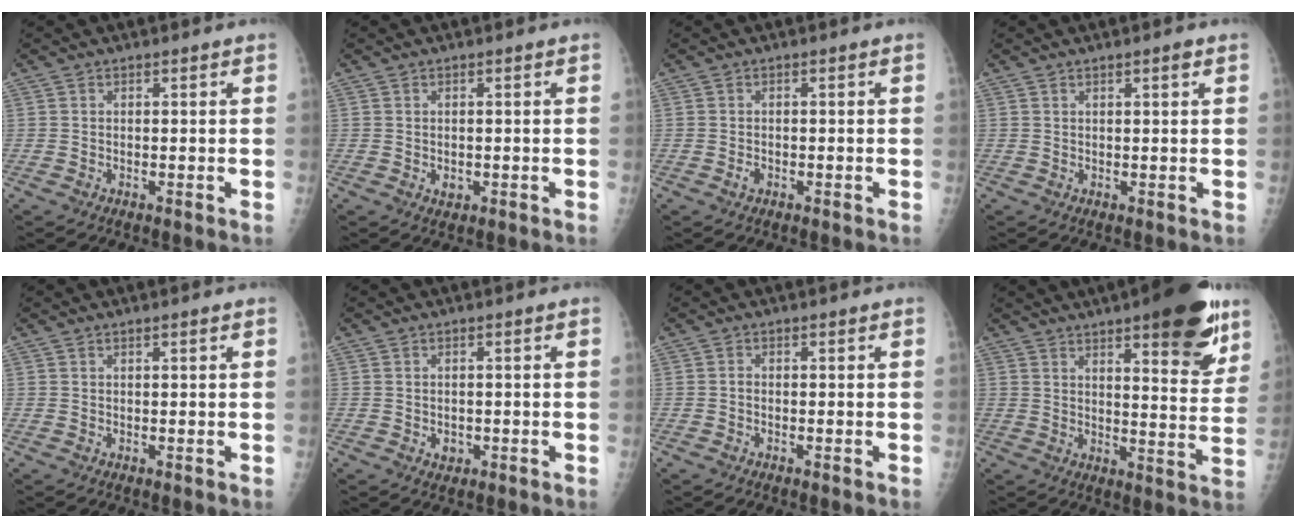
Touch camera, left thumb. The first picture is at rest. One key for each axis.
{"total": 1.3, "fx": -0.2, "fy": 1.0, "fz": 0.8, "tx": -0.008, "ty": 0.000, "tz": 0.001}
{"total": 0.9, "fx": -0.4, "fy": 0.7, "fz": 0.5, "tx": -0.008, "ty": 0.003, "tz": -0.007}
{"total": 1.4, "fx": 0.9, "fy": 0.2, "fz": 1.1, "tx": -0.016, "ty": -0.003, "tz": 0.013}
{"total": 0.7, "fx": 0.5, "fy": 0.1, "fz": 0.5, "tx": -0.007, "ty": -0.001, "tz": 0.008}
{"total": 1.5, "fx": -0.3, "fy": 1.3, "fz": 0.8, "tx": -0.005, "ty": 0.002, "tz": -0.001}
{"total": 0.6, "fx": -0.1, "fy": 0.5, "fz": 0.4, "tx": -0.001, "ty": 0.002, "tz": -0.007}
{"total": 18.0, "fx": 10.7, "fy": 5.2, "fz": 13.6, "tx": -0.146, "ty": -0.052, "tz": 0.144}